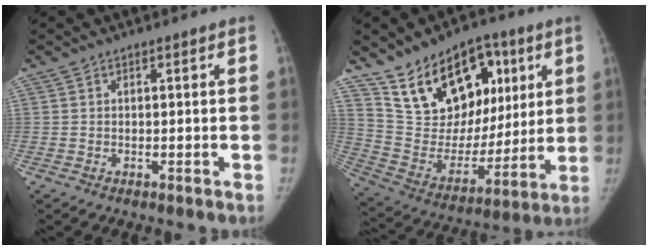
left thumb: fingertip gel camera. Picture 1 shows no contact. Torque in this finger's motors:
{"motor_torque": [1.81, 1.81, 1.42, -1.35, 0.10]}